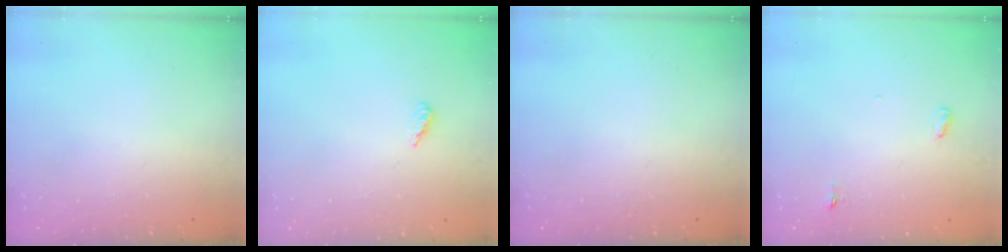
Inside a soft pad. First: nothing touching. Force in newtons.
{"total": 2.3, "press": 2.2, "slide": 0.8}
{"total": 0.0}
{"total": 3.0, "press": 2.8, "slide": 0.9}